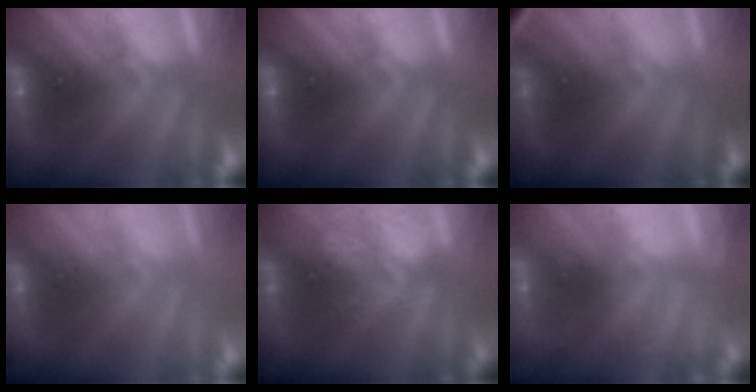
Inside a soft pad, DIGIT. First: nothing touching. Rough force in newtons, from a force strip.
{"total": 0.0}
{"total": 2.8}
{"total": 2.9}
{"total": 3.5}
{"total": 2.4}